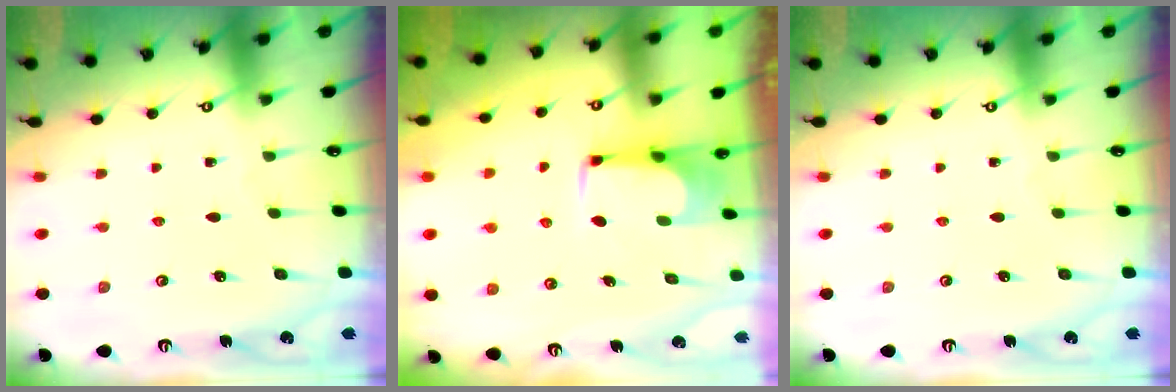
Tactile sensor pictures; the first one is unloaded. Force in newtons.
{"total": 1.6, "press": 1.5, "slide": 0.3}
{"total": 0.0}